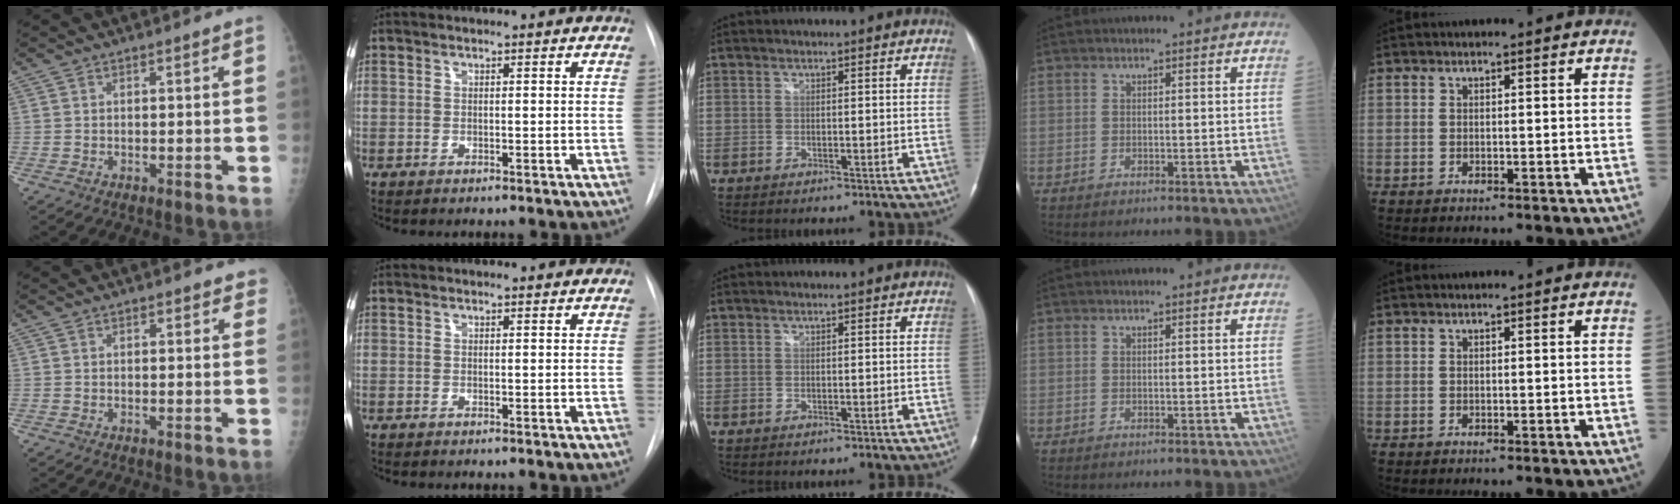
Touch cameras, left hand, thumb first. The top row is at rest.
{"thumb": {"total": 2.0, "force": [1.3, 1.2, 1.0], "torque": [0.009, -0.002, 0.010]}, "index": {"total": 1.5, "force": [1.4, 0.5, 0.4], "torque": [-0.010, 0.009, 0.008]}}